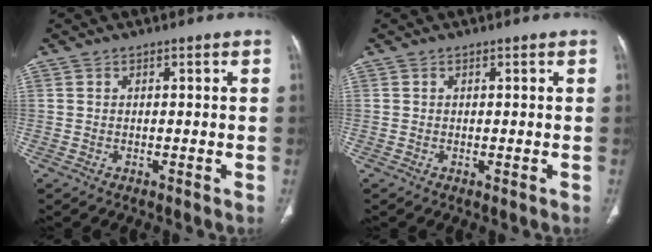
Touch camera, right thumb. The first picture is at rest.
{"total": 0.0}